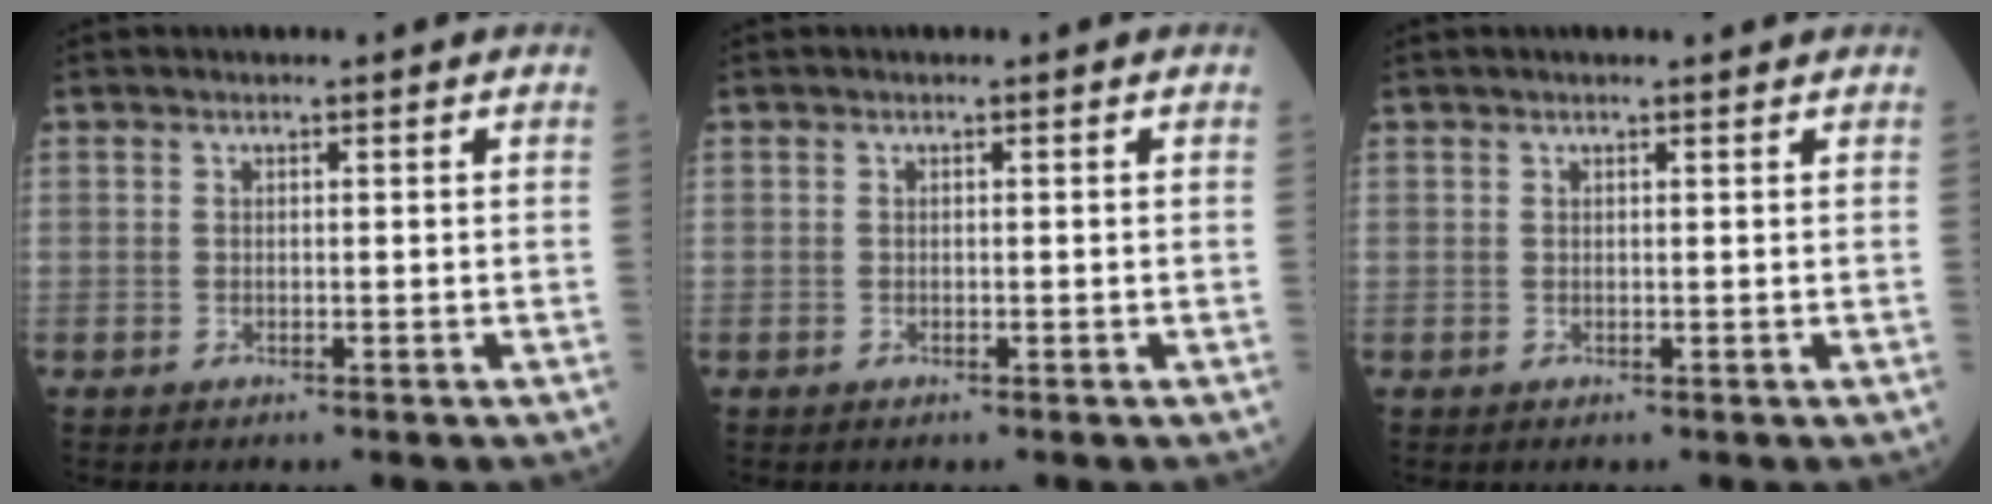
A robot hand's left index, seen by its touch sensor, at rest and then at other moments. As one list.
[{"total": 0.0}, {"total": 2.2, "force": [2.0, 0.0, 0.9], "torque": [-0.007, 0.014, 0.025]}]